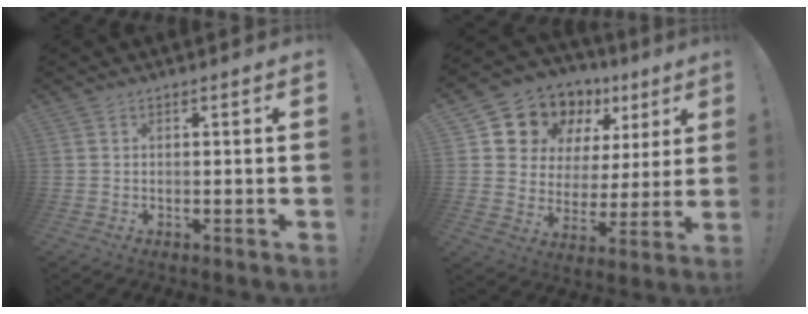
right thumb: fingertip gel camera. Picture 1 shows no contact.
{"total": 13.3, "force": [9.5, 8.5, 3.9], "torque": [-0.072, -0.073, 0.186]}